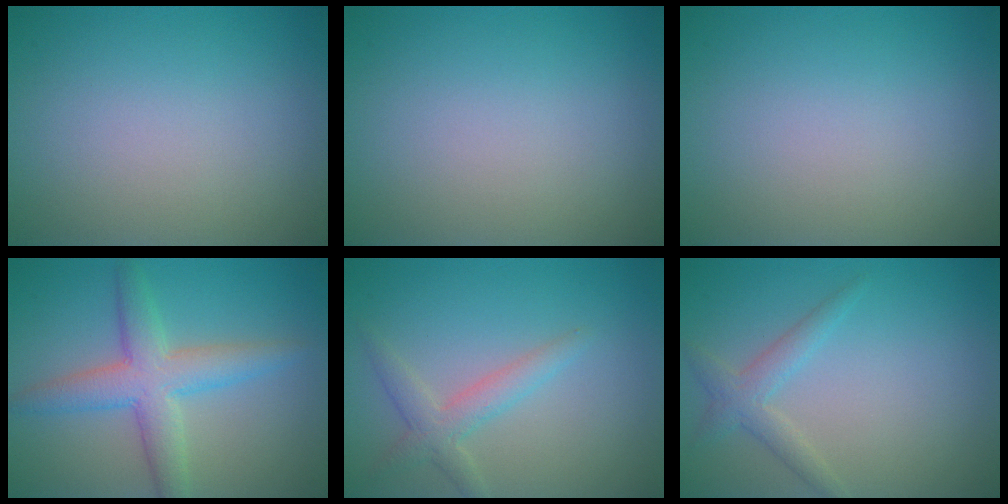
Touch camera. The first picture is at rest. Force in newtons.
{"total": 0.0}
{"total": 0.0}
{"total": 5.1, "press": 5.1, "slide": 0.2}
{"total": 2.5, "press": 2.5, "slide": 0.1}
{"total": 2.2, "press": 2.1, "slide": 0.1}